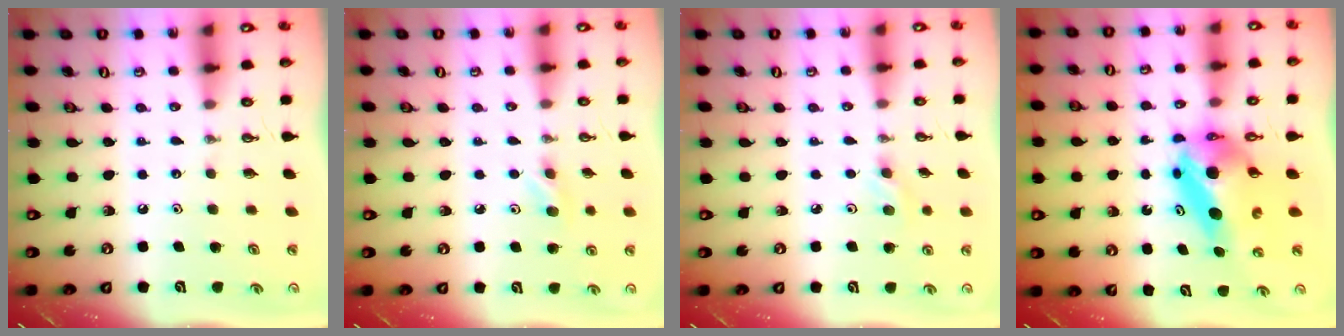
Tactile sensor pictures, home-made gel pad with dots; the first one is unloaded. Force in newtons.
{"total": 5.0, "press": 4.8, "slide": 1.4}
{"total": 4.8, "press": 4.7, "slide": 0.9}
{"total": 7.8, "press": 7.8, "slide": 0.6}